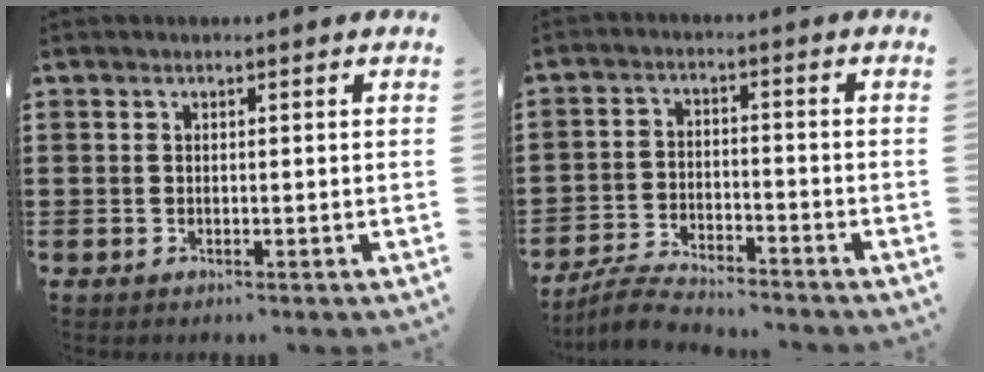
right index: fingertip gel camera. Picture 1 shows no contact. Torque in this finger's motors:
{"motor_torque": [0.02, 0.03, -0.03, -0.08]}